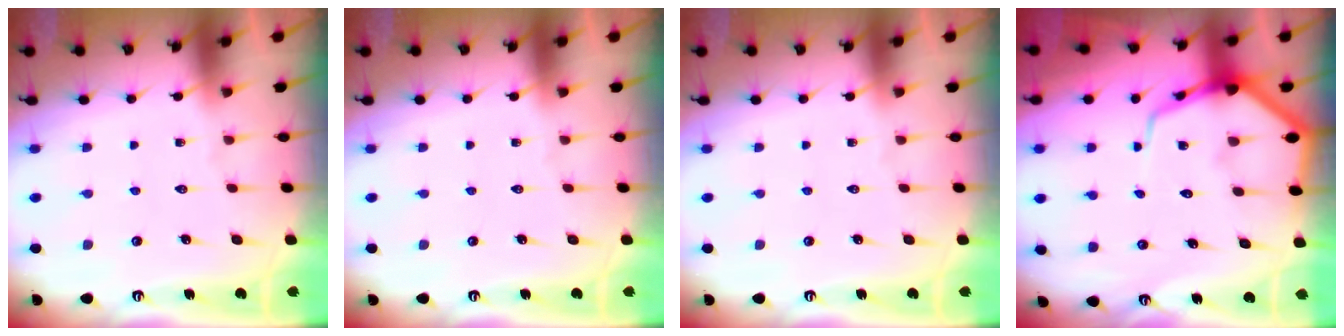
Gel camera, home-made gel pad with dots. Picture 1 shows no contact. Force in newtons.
{"total": 0.0}
{"total": 0.0}
{"total": 9.5, "press": 9.4, "slide": 1.0}